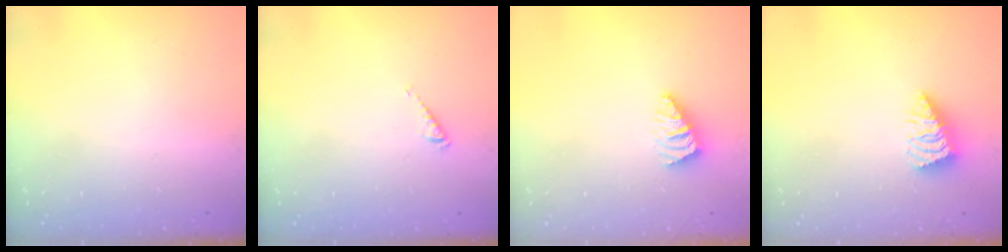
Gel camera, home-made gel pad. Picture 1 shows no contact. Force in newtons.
{"total": 2.7, "press": 2.6, "slide": 0.5}
{"total": 1.0, "press": 1.0, "slide": 0.3}
{"total": 2.6, "press": 2.5, "slide": 0.3}